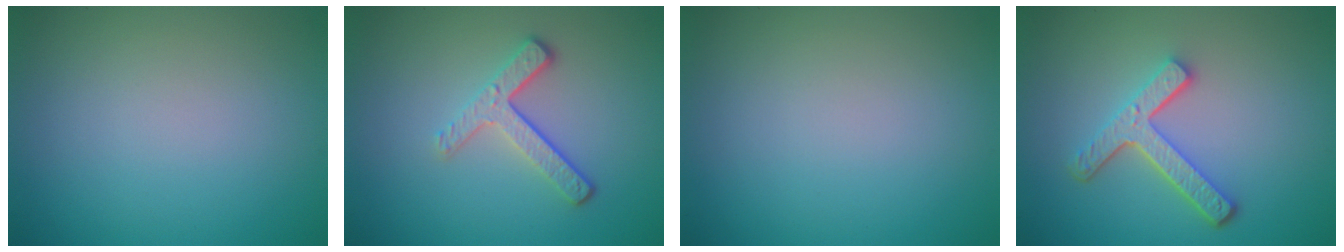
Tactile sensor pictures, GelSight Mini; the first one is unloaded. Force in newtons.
{"total": 3.4, "press": 2.5, "slide": 2.2}
{"total": 0.0}
{"total": 4.2, "press": 3.3, "slide": 2.7}